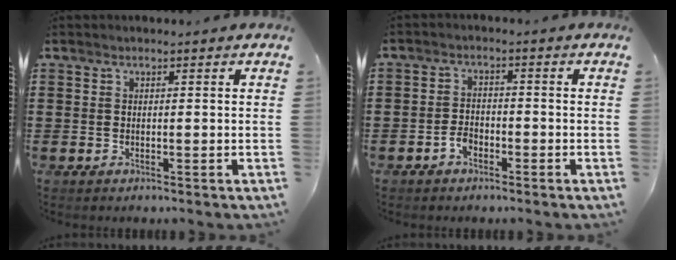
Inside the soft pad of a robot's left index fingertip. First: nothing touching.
{"total": 2.4, "force": [-1.5, 1.5, 1.2], "torque": [-0.026, 0.003, -0.030]}